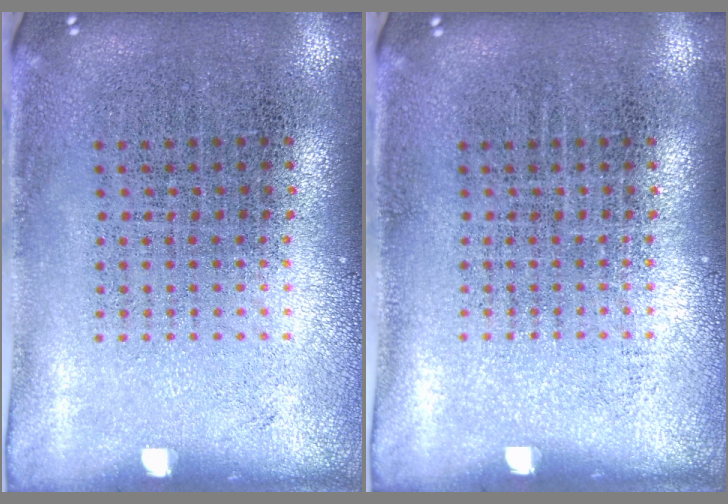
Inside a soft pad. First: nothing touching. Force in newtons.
{"total": 0.0}